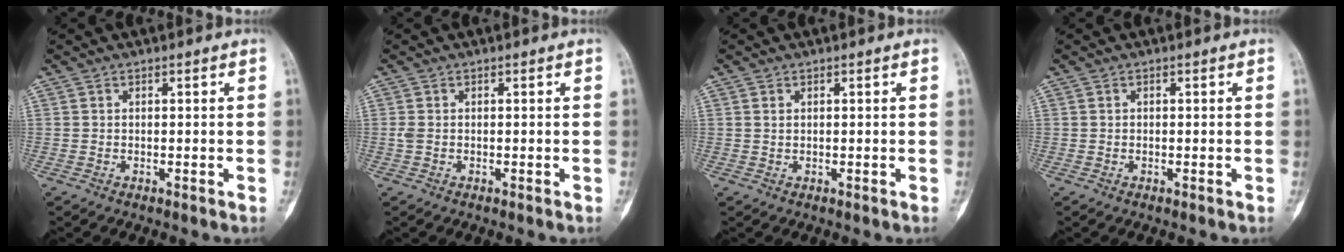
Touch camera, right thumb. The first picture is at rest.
{"total": 1.1, "force": [-0.1, 0.8, 0.8], "torque": [-0.025, 0.000, -0.002]}
{"total": 0.7, "force": [0.3, 0.4, 0.5], "torque": [-0.009, 0.000, 0.008]}
{"total": 0.0}